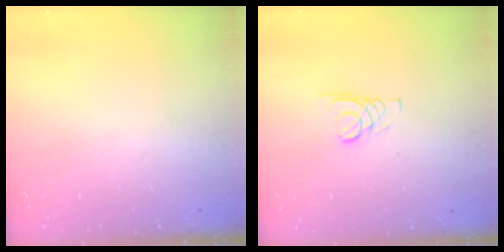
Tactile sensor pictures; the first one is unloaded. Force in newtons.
{"total": 1.8, "press": 1.8, "slide": 0.2}